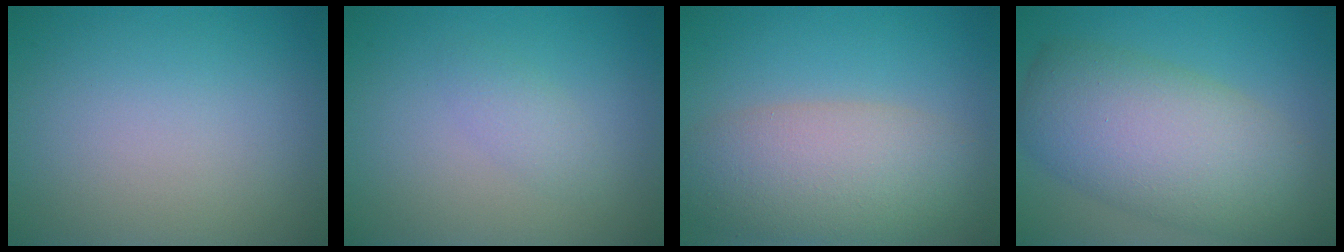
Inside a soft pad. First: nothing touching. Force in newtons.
{"total": 1.4, "press": 1.4, "slide": 0.1}
{"total": 7.0, "press": 7.0, "slide": 0.5}
{"total": 9.3, "press": 9.3, "slide": 0.3}